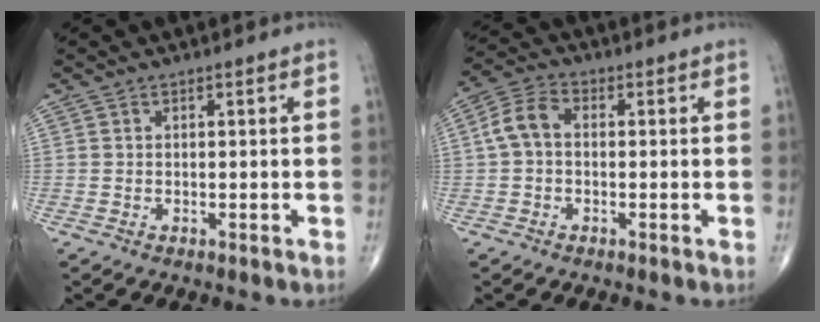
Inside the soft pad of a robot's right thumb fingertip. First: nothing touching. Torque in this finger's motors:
{"motor_torque": [0.07, 0.07, 0.19, 0.01, 0.10]}